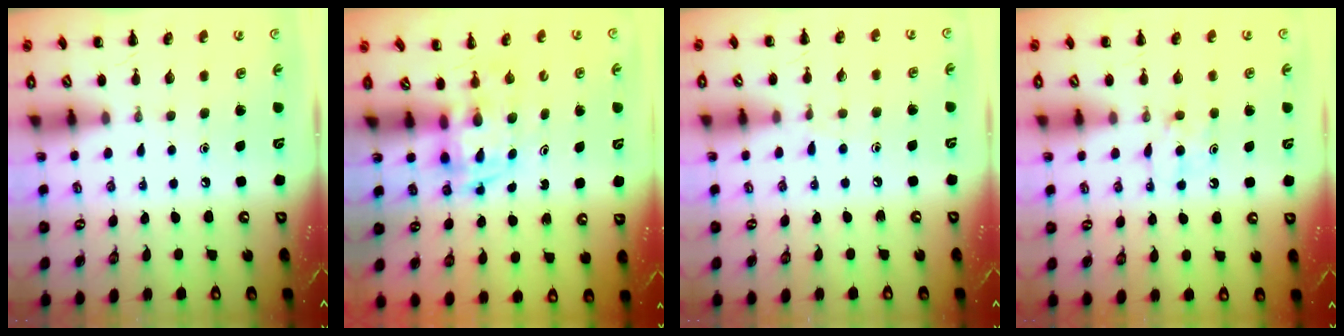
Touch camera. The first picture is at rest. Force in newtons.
{"total": 2.8, "press": 2.7, "slide": 0.7}
{"total": 5.4, "press": 4.9, "slide": 2.1}
{"total": 4.9, "press": 4.7, "slide": 1.4}